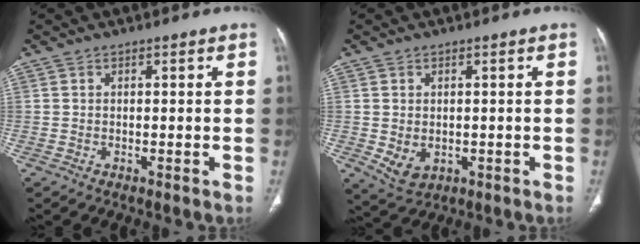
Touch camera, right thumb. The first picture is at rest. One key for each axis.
{"total": 4.8, "fx": -0.5, "fy": 3.6, "fz": 3.2, "tx": -0.054, "ty": -0.008, "tz": 0.010}